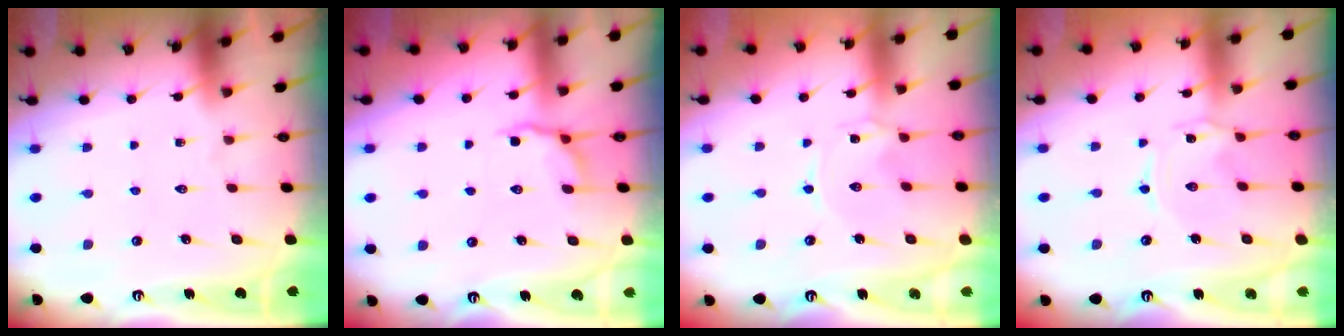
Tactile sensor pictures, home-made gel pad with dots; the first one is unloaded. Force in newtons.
{"total": 4.6, "press": 4.2, "slide": 1.8}
{"total": 0.0}
{"total": 0.0}